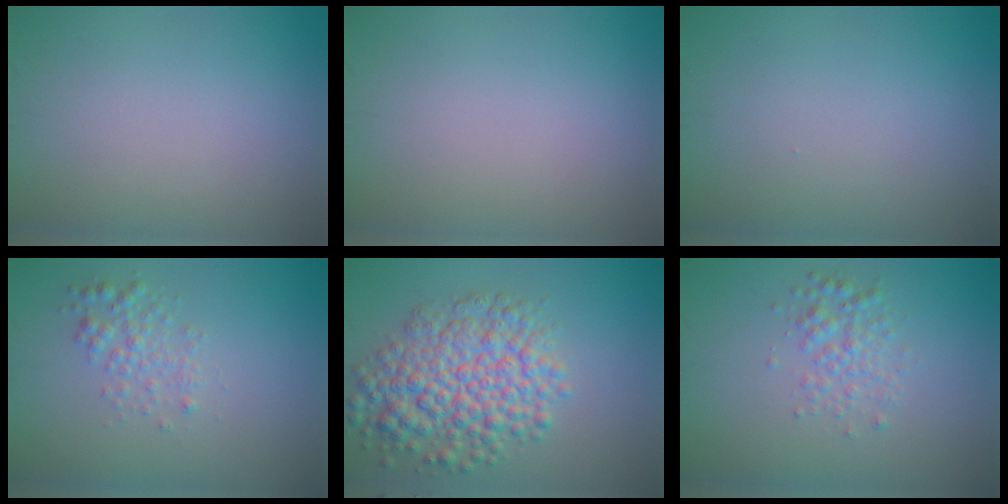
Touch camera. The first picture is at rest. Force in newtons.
{"total": 0.0}
{"total": 0.0}
{"total": 2.0, "press": 2.0, "slide": 0.0}
{"total": 7.4, "press": 7.4, "slide": 0.2}
{"total": 2.3, "press": 2.3, "slide": 0.1}